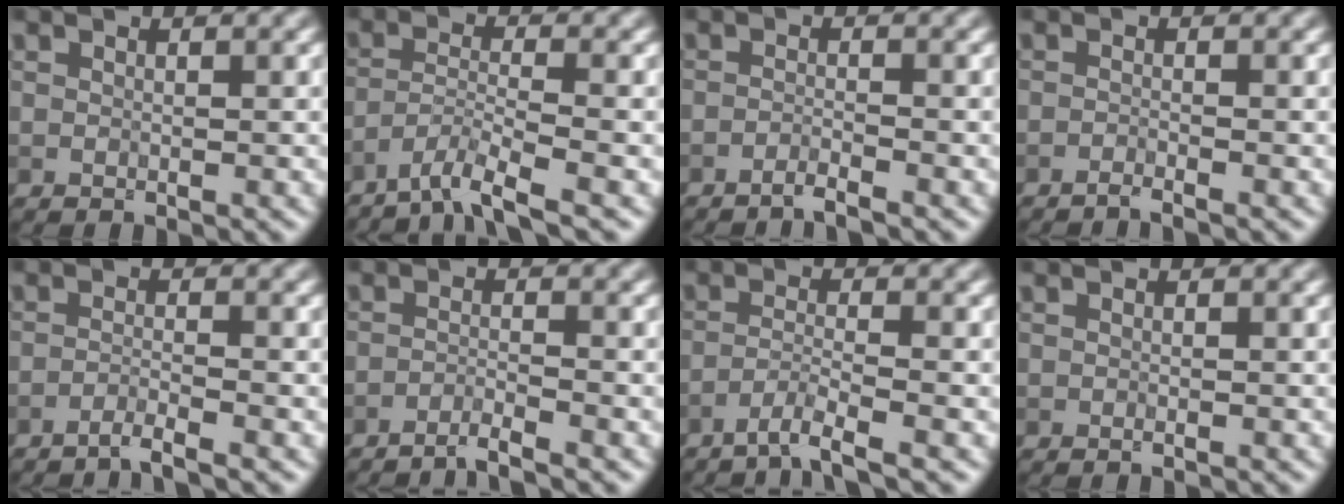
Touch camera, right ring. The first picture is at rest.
{"total": 4.2, "force": [-3.3, 0.4, 2.5], "torque": [-0.046, 0.000, -0.075]}
{"total": 1.4, "force": [-1.2, 0.0, 0.8], "torque": [-0.011, 0.002, -0.032]}
{"total": 1.2, "force": [-1.0, 0.1, 0.6], "torque": [-0.007, -0.002, -0.026]}
{"total": 1.8, "force": [-1.4, 0.0, 1.0], "torque": [-0.014, 0.003, -0.040]}
{"total": 1.9, "force": [-1.6, 0.1, 1.0], "torque": [-0.011, 0.003, -0.045]}
{"total": 2.8, "force": [-2.1, 0.1, 1.8], "torque": [-0.031, 0.001, -0.053]}
{"total": 0.0}